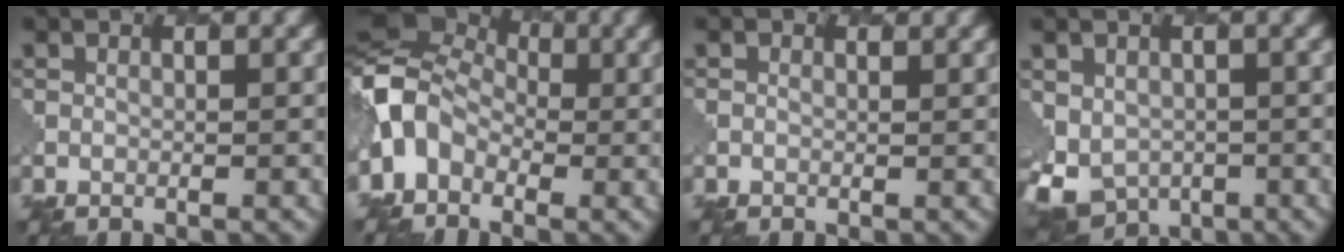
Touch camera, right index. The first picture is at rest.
{"total": 7.1, "force": [-1.2, 5.5, 4.4], "torque": [-0.101, 0.004, -0.041]}
{"total": 0.9, "force": [0.3, 0.9, 0.1], "torque": [0.000, -0.002, 0.003]}
{"total": 6.2, "force": [-1.0, 5.2, 3.4], "torque": [-0.069, -0.021, -0.003]}